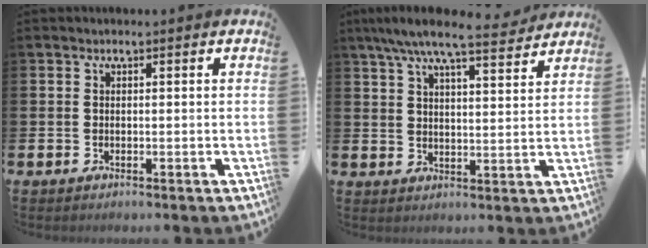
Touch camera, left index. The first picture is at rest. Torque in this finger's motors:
{"motor_torque": [1.16, -0.98, 0.82, 0.21]}